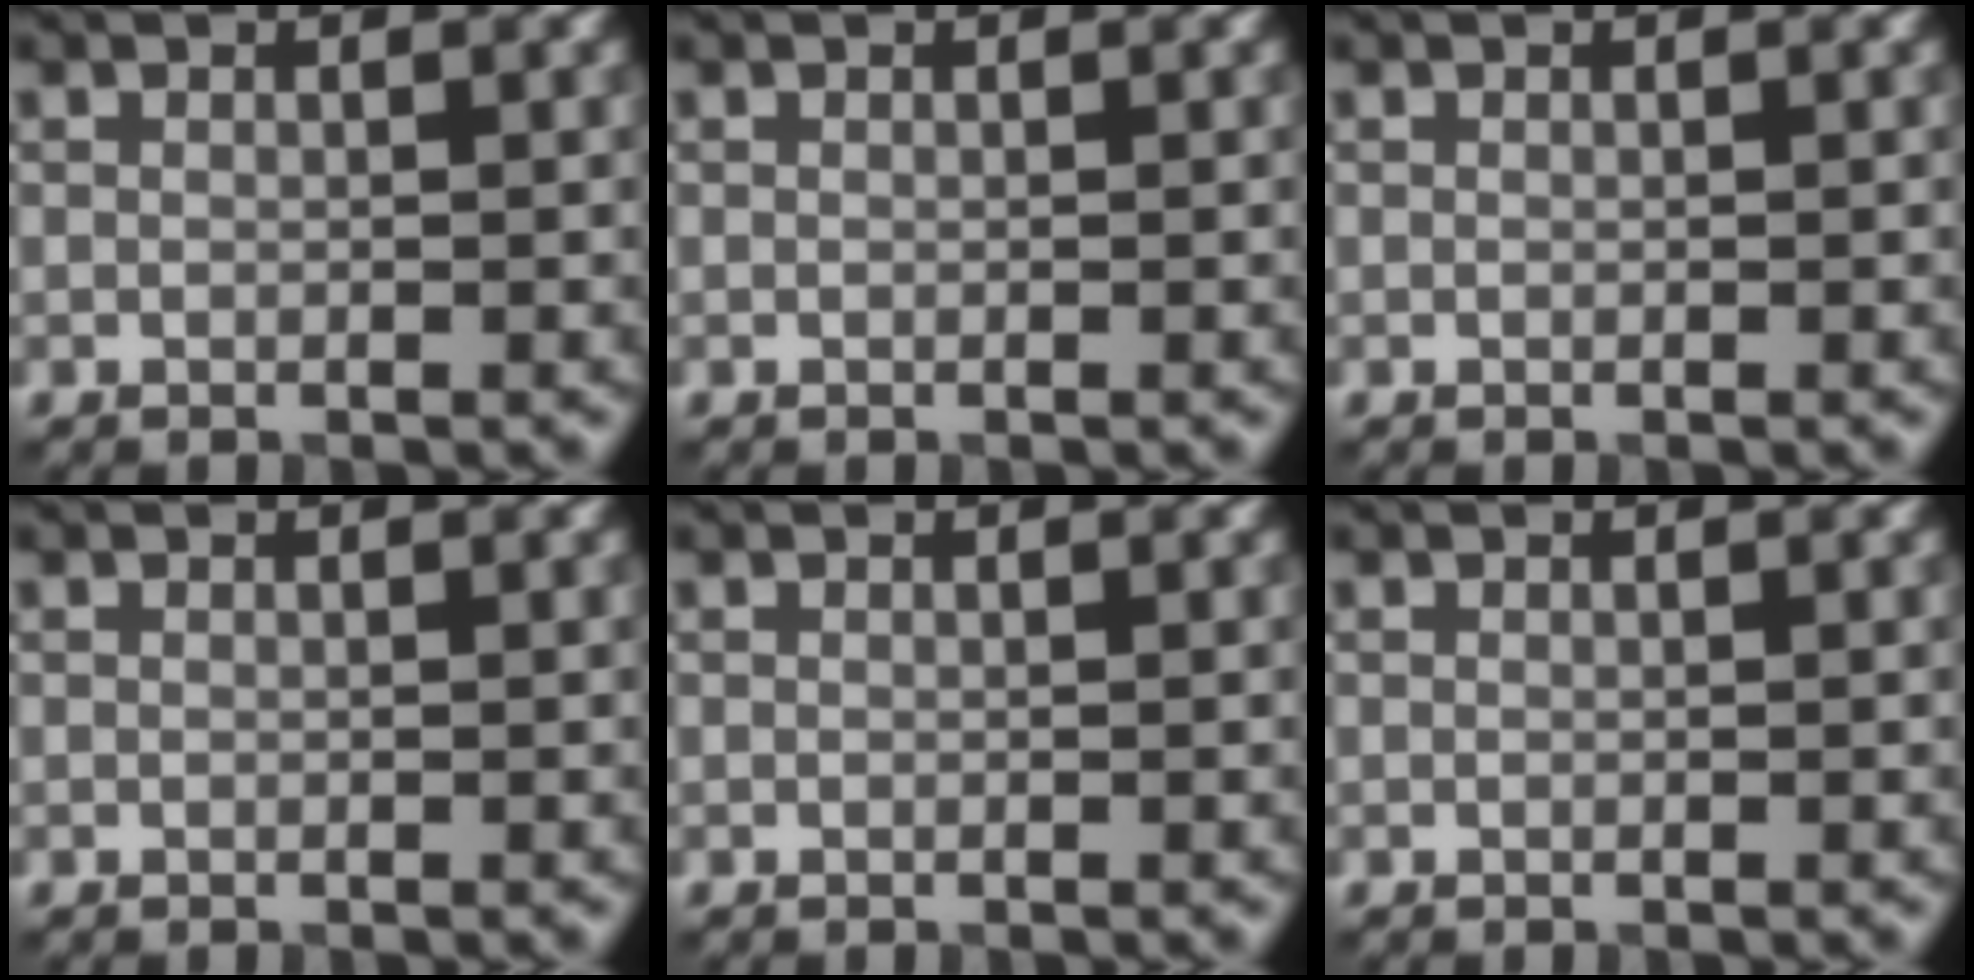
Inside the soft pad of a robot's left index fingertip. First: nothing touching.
{"total": 0.0}
{"total": 0.0}
{"total": 0.0}
{"total": 0.0}
{"total": 0.0}